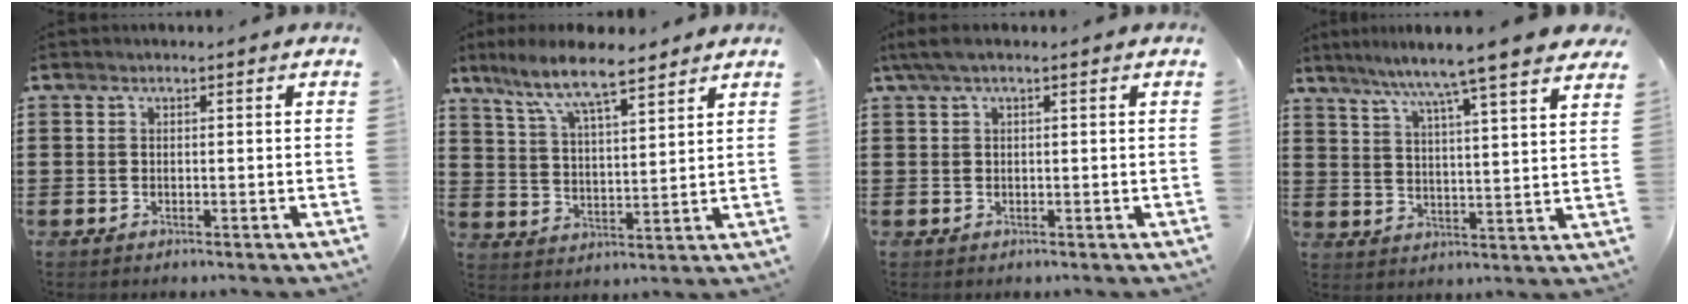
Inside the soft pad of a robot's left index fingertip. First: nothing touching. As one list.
[{"total": 8.3, "force": [6.9, 1.3, 4.5], "torque": [-0.110, -0.024, 0.120]}, {"total": 1.6, "force": [0.3, 0.2, 1.6], "torque": [-0.036, -0.002, 0.003]}, {"total": 7.3, "force": [6.3, -1.2, 3.6], "torque": [-0.094, -0.040, 0.101]}]